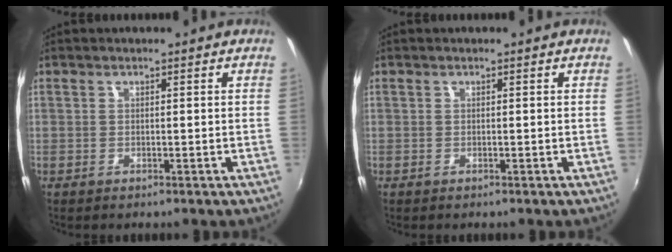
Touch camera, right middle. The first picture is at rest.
{"total": 0.0}